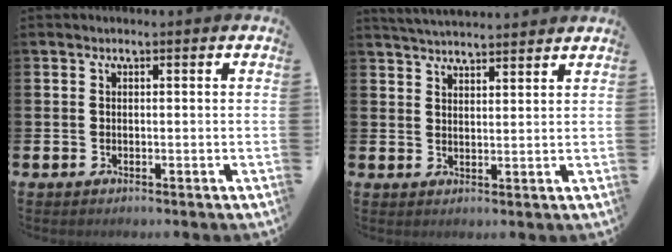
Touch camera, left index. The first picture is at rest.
{"total": 3.8, "force": [3.8, 0.0, 0.1], "torque": [-0.020, -0.016, 0.072]}